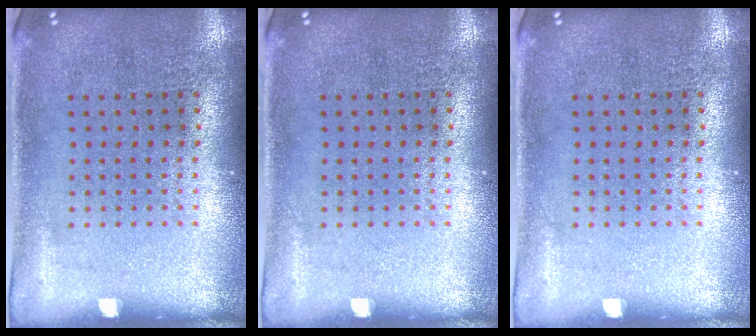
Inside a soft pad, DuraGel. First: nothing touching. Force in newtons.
{"total": 0.0}
{"total": 0.0}